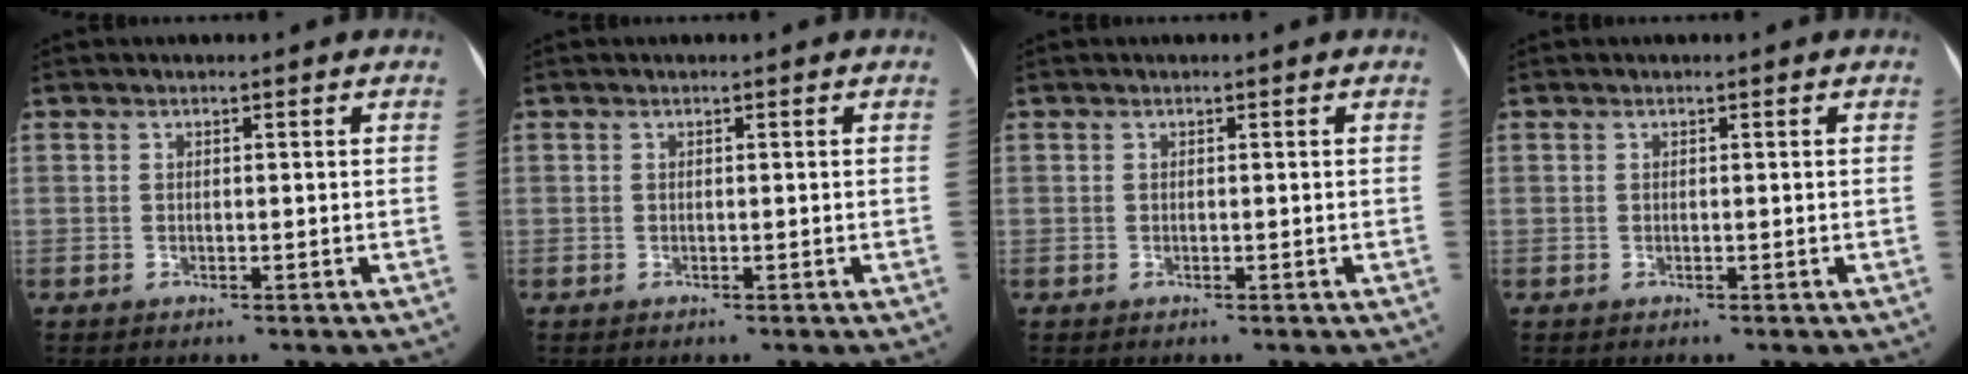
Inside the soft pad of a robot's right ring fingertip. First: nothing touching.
{"total": 0.0}
{"total": 0.0}
{"total": 0.0}